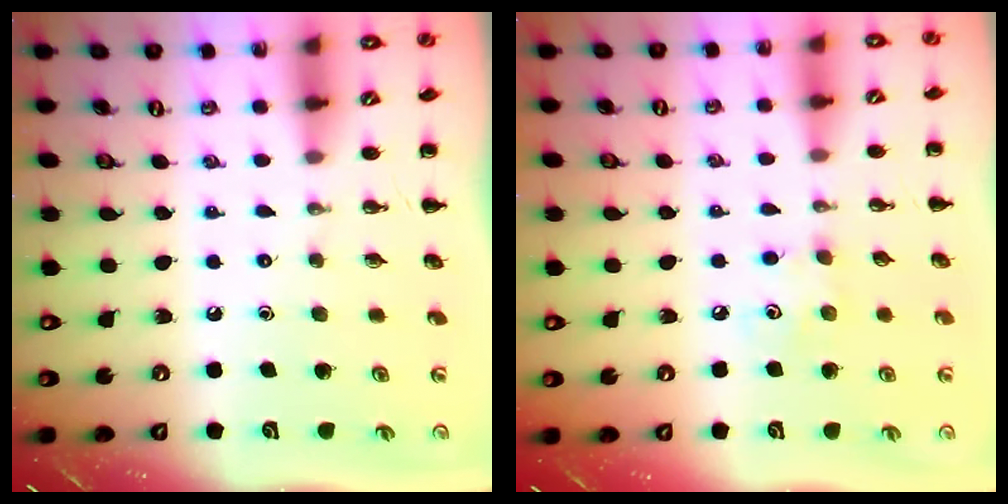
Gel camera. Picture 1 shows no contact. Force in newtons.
{"total": 4.3, "press": 4.2, "slide": 0.9}